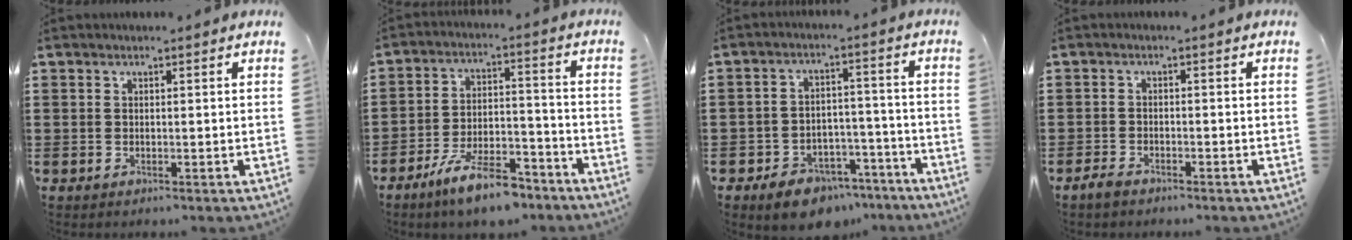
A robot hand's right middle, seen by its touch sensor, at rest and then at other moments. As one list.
[{"total": 9.8, "force": [-7.9, 2.3, 5.2], "torque": [-0.098, 0.021, -0.150]}, {"total": 6.8, "force": [-5.9, 2.9, 1.9], "torque": [-0.027, 0.033, -0.109]}, {"total": 1.9, "force": [-1.5, 0.7, 0.8], "torque": [-0.031, -0.002, -0.036]}]